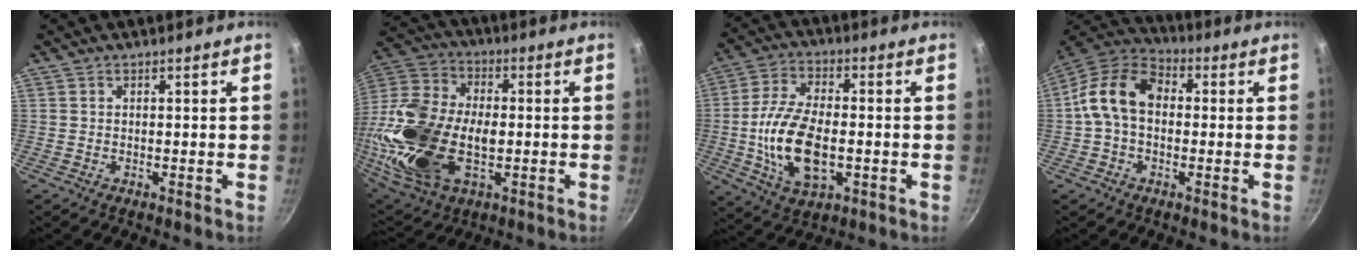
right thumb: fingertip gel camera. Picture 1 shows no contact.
{"total": 25.1, "force": [-3.3, 14.8, 20.1], "torque": [-0.431, -0.001, -0.047]}
{"total": 15.3, "force": [-2.1, 7.9, 12.9], "torque": [-0.247, 0.006, -0.033]}
{"total": 12.9, "force": [0.3, 9.0, 9.2], "torque": [-0.164, 0.036, -0.008]}